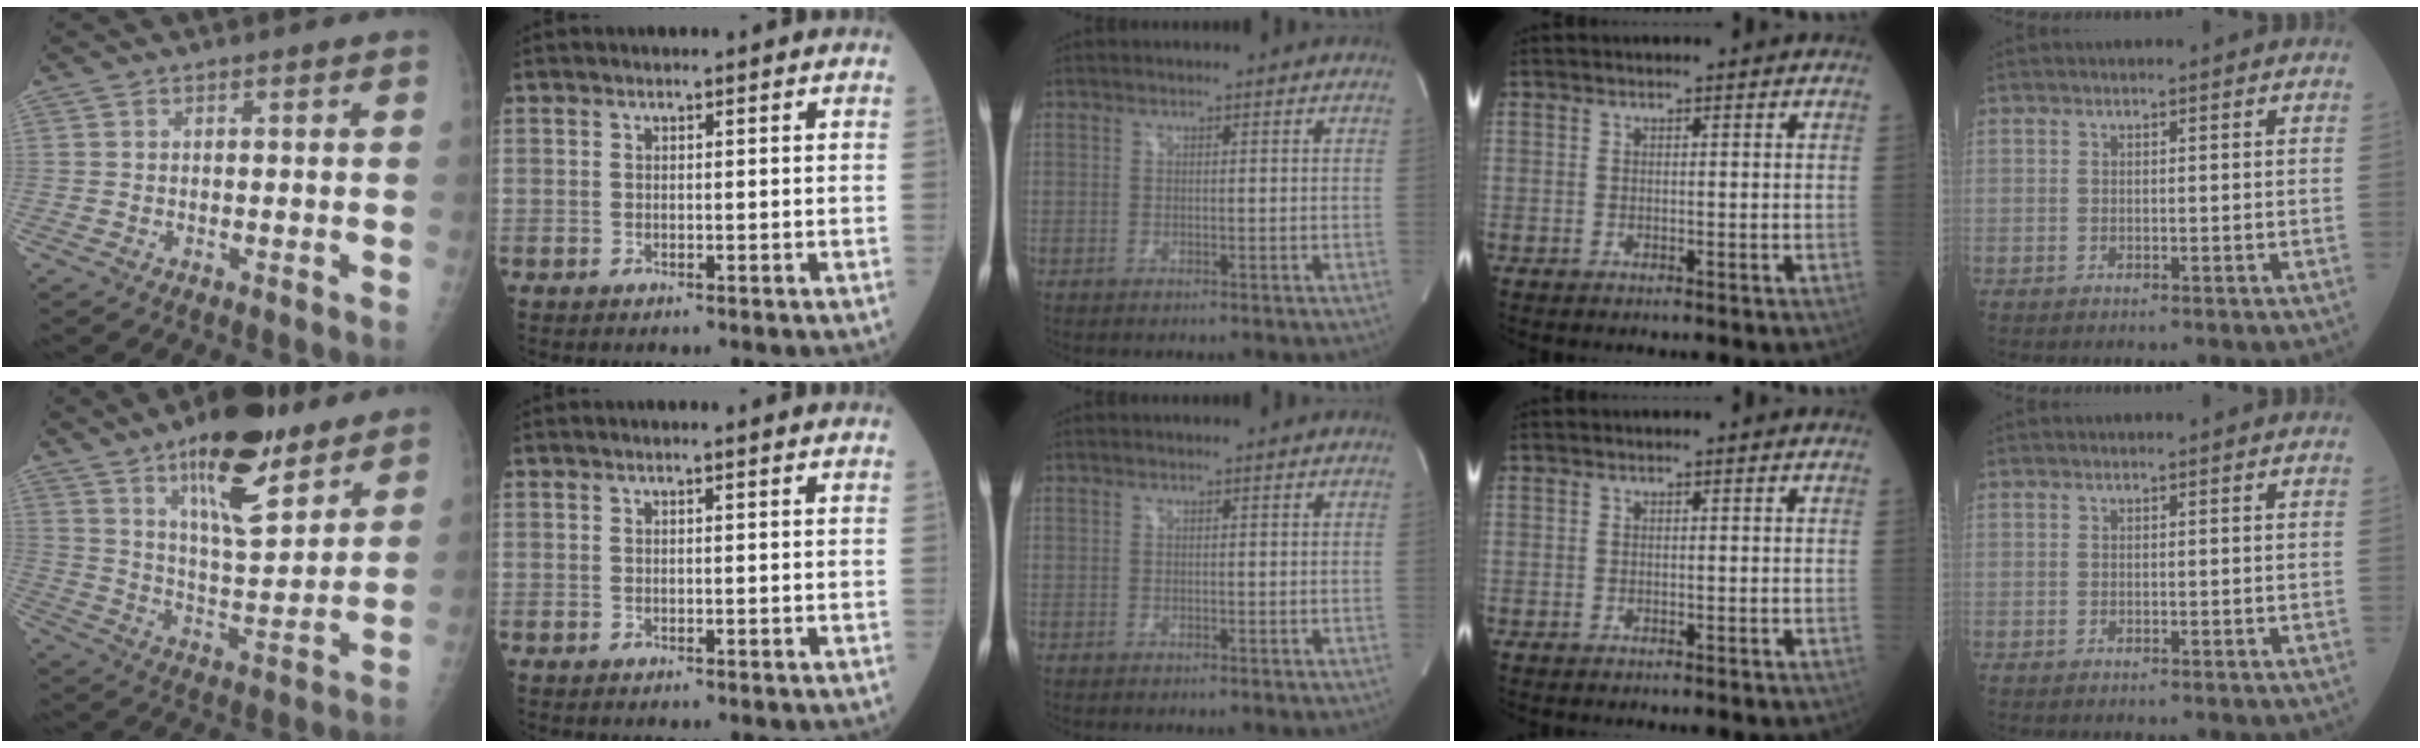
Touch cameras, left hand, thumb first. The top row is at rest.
{"thumb": {"total": 17.8, "force": [11.3, 6.1, 12.2], "torque": [-0.158, -0.068, 0.187]}, "index": {"total": 1.0, "force": [0.8, -0.1, 0.5], "torque": [-0.013, 0.005, 0.013]}}